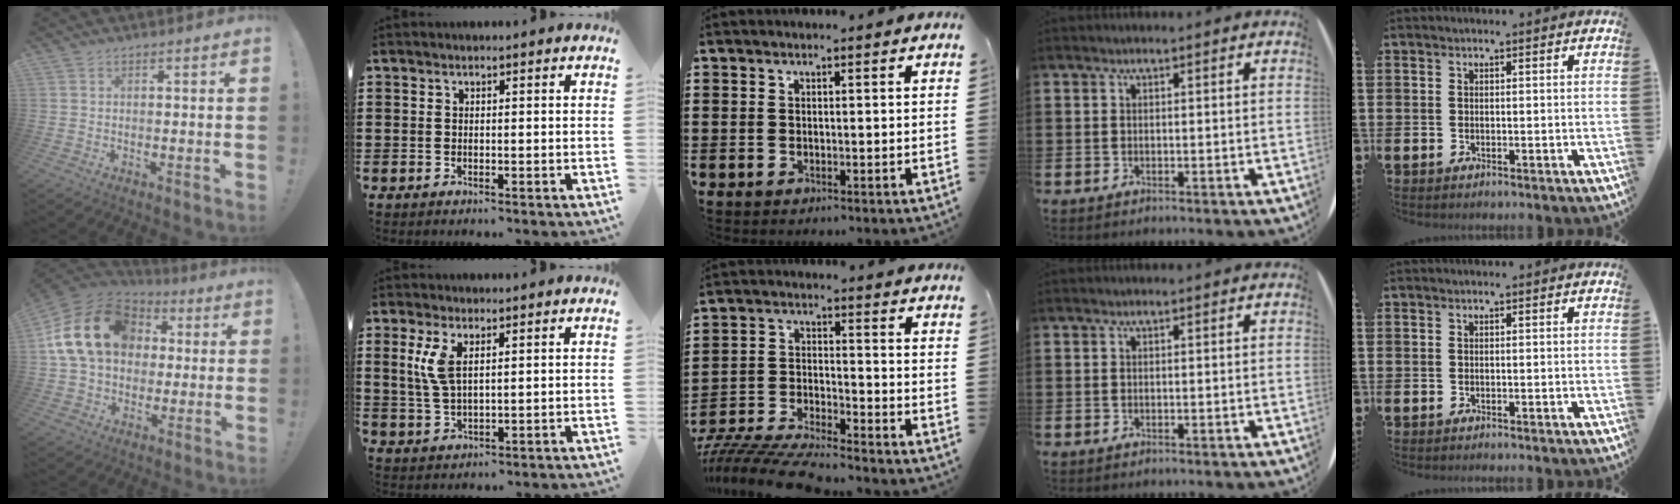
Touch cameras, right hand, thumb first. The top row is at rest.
{"thumb": {"total": 21.5, "force": [5.1, 15.8, 13.6], "torque": [-0.248, 0.002, 0.102]}, "index": {"total": 5.0, "force": [2.0, 2.0, 4.1], "torque": [-0.104, 0.000, 0.029]}, "middle": {"total": 8.6, "force": [-8.4, 0.2, 1.8], "torque": [-0.040, 0.005, -0.167]}}